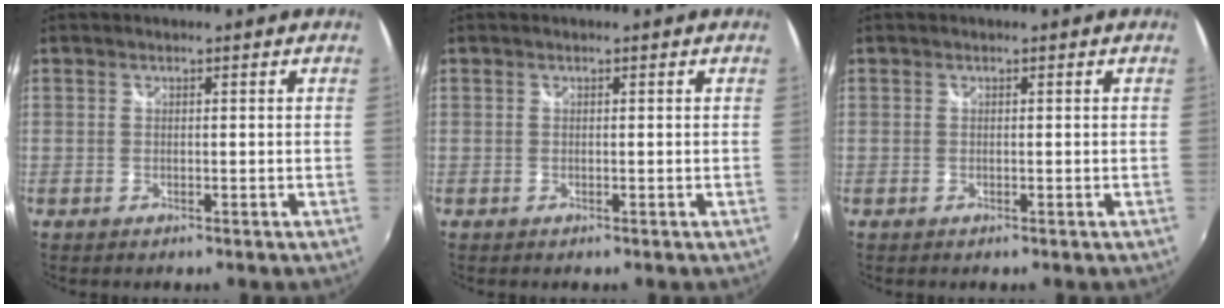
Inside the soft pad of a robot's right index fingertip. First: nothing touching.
{"total": 0.0}
{"total": 0.0}